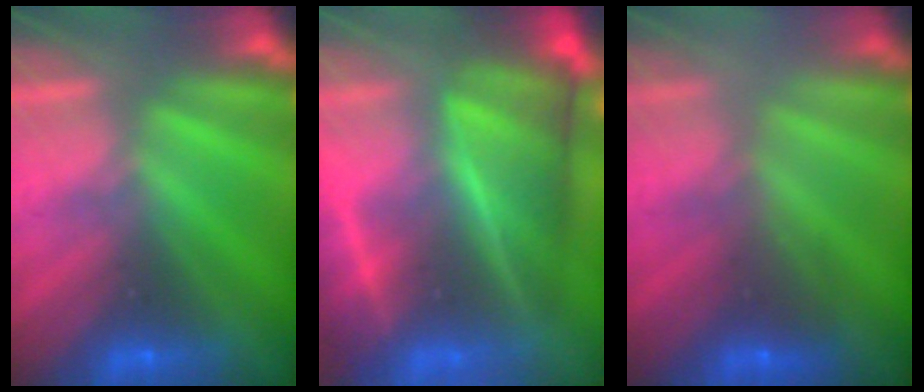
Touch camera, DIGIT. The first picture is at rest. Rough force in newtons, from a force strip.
{"total": 7.5}
{"total": 2.0}